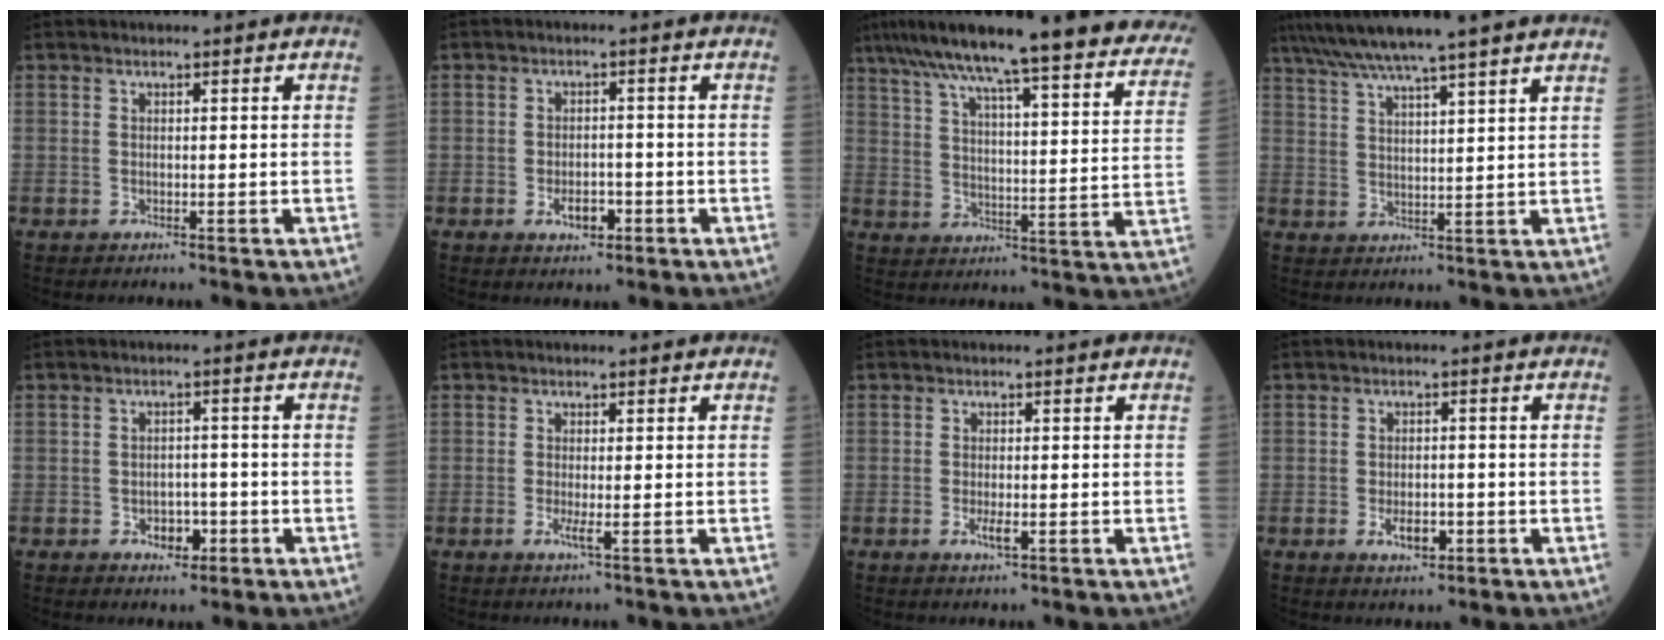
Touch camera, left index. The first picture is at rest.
{"total": 3.3, "force": [-1.5, 1.8, 2.4], "torque": [-0.042, 0.003, -0.020]}
{"total": 32.3, "force": [26.9, 3.2, 17.5], "torque": [-0.232, -0.033, 0.342]}
{"total": 13.8, "force": [11.8, -1.3, 7.2], "torque": [-0.126, 0.021, 0.169]}
{"total": 3.2, "force": [-1.3, 2.2, 2.0], "torque": [-0.024, 0.005, -0.014]}
{"total": 1.4, "force": [-0.2, -0.1, 1.4], "torque": [-0.031, -0.003, -0.004]}
{"total": 1.8, "force": [-0.5, 0.4, 1.7], "torque": [-0.035, -0.005, -0.007]}
{"total": 3.3, "force": [-1.3, 1.7, 2.6], "torque": [-0.049, 0.000, -0.016]}